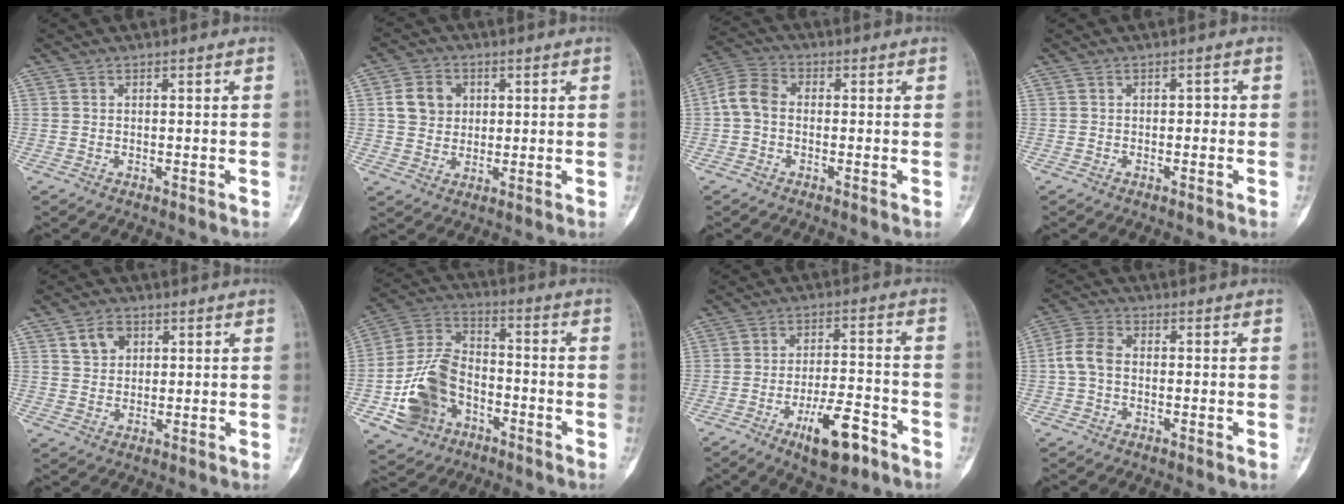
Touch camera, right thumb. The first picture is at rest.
{"total": 6.8, "force": [1.7, 5.8, 3.1], "torque": [-0.032, -0.003, 0.029]}
{"total": 6.1, "force": [-0.5, 4.5, 4.1], "torque": [-0.077, 0.018, -0.022]}
{"total": 1.3, "force": [-0.2, 0.9, 0.9], "torque": [-0.003, 0.010, -0.008]}
{"total": 4.7, "force": [2.2, 3.5, 2.2], "torque": [-0.021, -0.009, 0.041]}
{"total": 14.7, "force": [-5.0, 10.9, 8.4], "torque": [-0.147, 0.039, -0.092]}
{"total": 10.9, "force": [-6.1, 3.8, 8.2], "torque": [-0.126, 0.031, -0.095]}
{"total": 5.2, "force": [-0.5, 3.6, 3.8], "torque": [-0.077, 0.013, -0.018]}